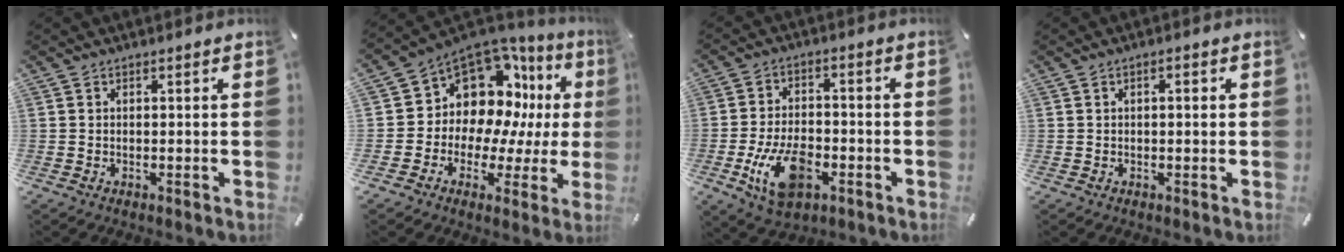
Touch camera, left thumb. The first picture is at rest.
{"total": 12.4, "force": [6.1, 9.6, 5.1], "torque": [-0.083, -0.077, 0.118]}
{"total": 12.4, "force": [-4.5, 7.2, 9.0], "torque": [-0.179, 0.007, -0.078]}
{"total": 1.6, "force": [0.2, 0.4, 1.5], "torque": [-0.028, 0.002, 0.001]}